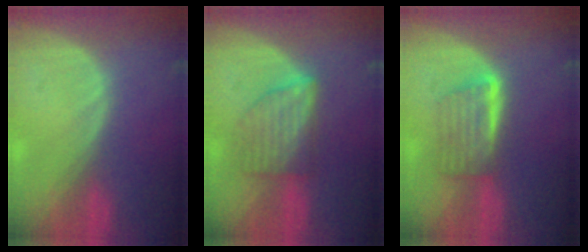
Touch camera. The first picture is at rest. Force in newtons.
{"total": 6.0, "press": 6.0, "slide": 0.7}
{"total": 5.8, "press": 5.1, "slide": 2.9}